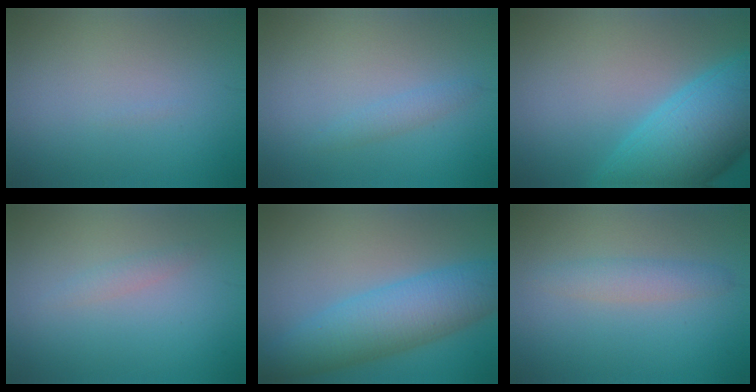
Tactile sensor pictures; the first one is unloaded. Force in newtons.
{"total": 1.2, "press": 1.2, "slide": 0.0}
{"total": 10.4, "press": 10.4, "slide": 0.3}
{"total": 1.0, "press": 1.0, "slide": 0.1}
{"total": 7.3, "press": 7.3, "slide": 0.2}
{"total": 2.0, "press": 2.0, "slide": 0.1}